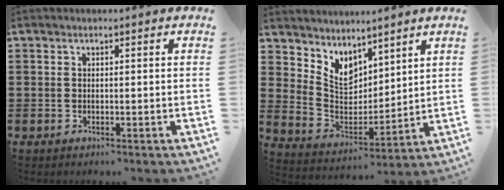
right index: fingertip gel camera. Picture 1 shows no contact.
{"total": 5.7, "force": [4.1, 3.6, 1.6], "torque": [-0.065, -0.029, 0.078]}